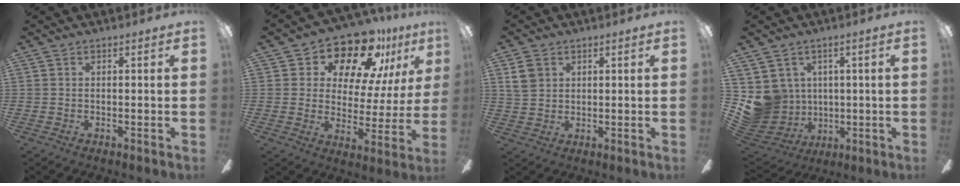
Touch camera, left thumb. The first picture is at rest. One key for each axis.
{"total": 16.7, "fx": 12.5, "fy": 7.7, "fz": 7.9, "tx": -0.134, "ty": -0.082, "tz": 0.217}
{"total": 4.6, "fx": 1.9, "fy": 3.6, "fz": 2.1, "tx": -0.043, "ty": 0.004, "tz": 0.038}
{"total": 9.9, "fx": 0.9, "fy": 9.6, "fz": 2.0, "tx": -0.081, "ty": -0.014, "tz": 0.025}